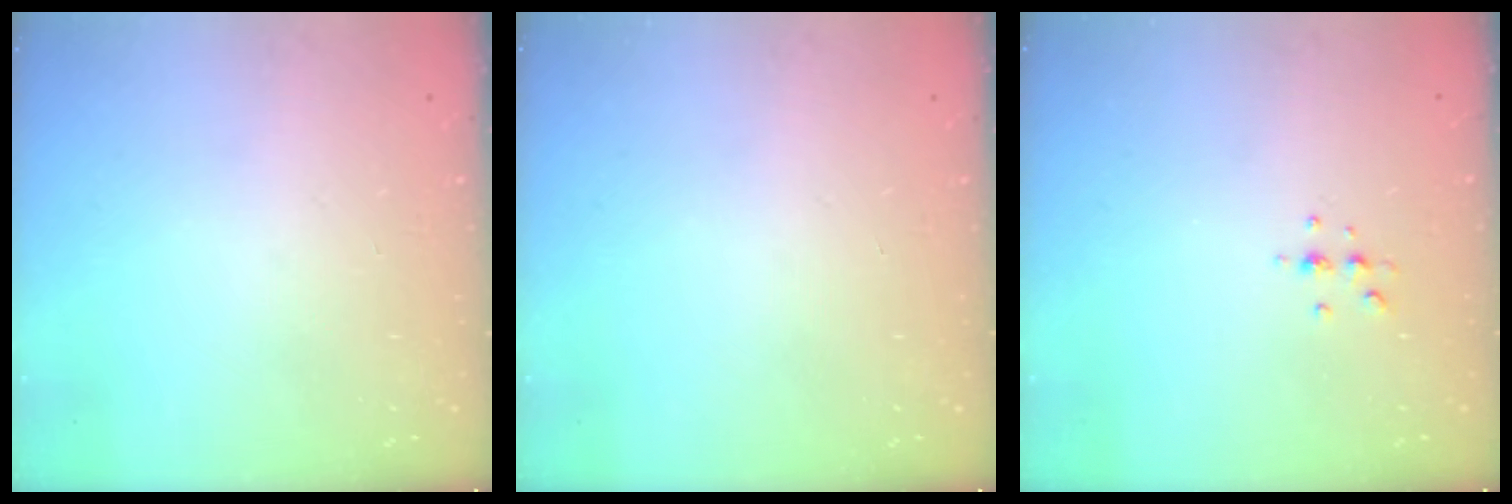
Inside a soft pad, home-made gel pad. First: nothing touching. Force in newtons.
{"total": 0.0}
{"total": 4.4, "press": 4.3, "slide": 0.6}